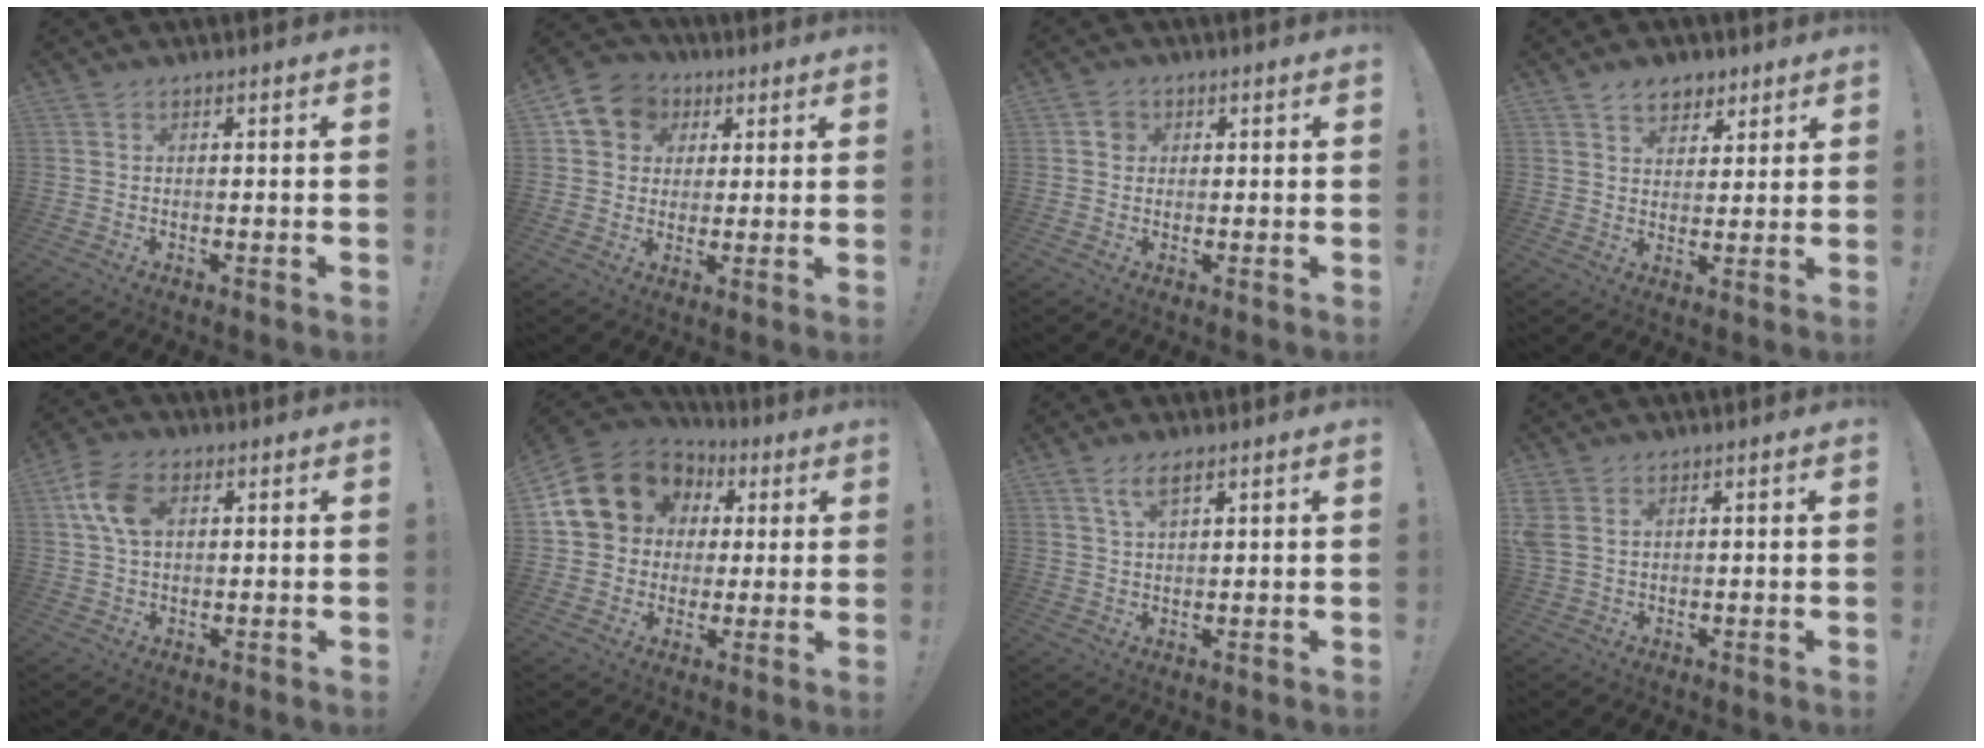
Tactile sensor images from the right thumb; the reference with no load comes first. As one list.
[{"total": 9.5, "force": [3.0, 8.4, 3.2], "torque": [-0.044, -0.008, 0.064]}, {"total": 3.0, "force": [0.5, 2.7, 1.0], "torque": [-0.008, 0.005, 0.008]}, {"total": 7.0, "force": [4.5, 5.0, 2.0], "torque": [-0.014, -0.026, 0.084]}, {"total": 9.7, "force": [2.5, 6.3, 7.0], "torque": [-0.134, 0.010, 0.050]}, {"total": 16.5, "force": [4.8, 14.0, 7.2], "torque": [-0.113, -0.013, 0.111]}, {"total": 4.7, "force": [2.6, 1.8, 3.5], "torque": [-0.063, -0.004, 0.047]}, {"total": 4.0, "force": [1.6, 2.8, 2.3], "torque": [-0.053, -0.001, 0.033]}]